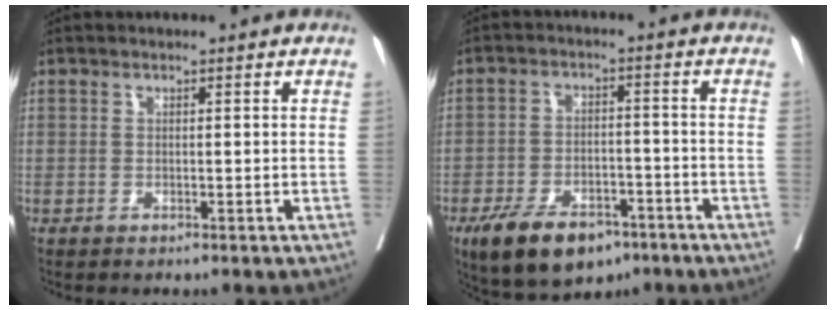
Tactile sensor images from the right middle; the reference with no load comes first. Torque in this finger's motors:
{"motor_torque": [1.14, -1.00, 0.44, 0.05]}